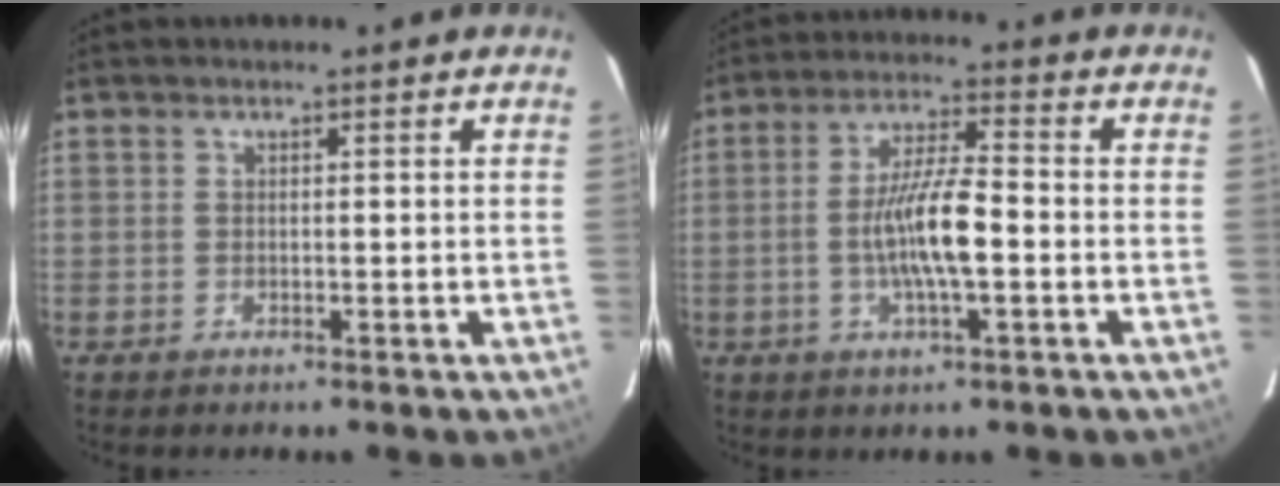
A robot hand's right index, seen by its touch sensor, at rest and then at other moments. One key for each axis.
{"total": 9.7, "fx": -2.0, "fy": 1.7, "fz": 9.4, "tx": -0.180, "ty": 0.001, "tz": -0.037}